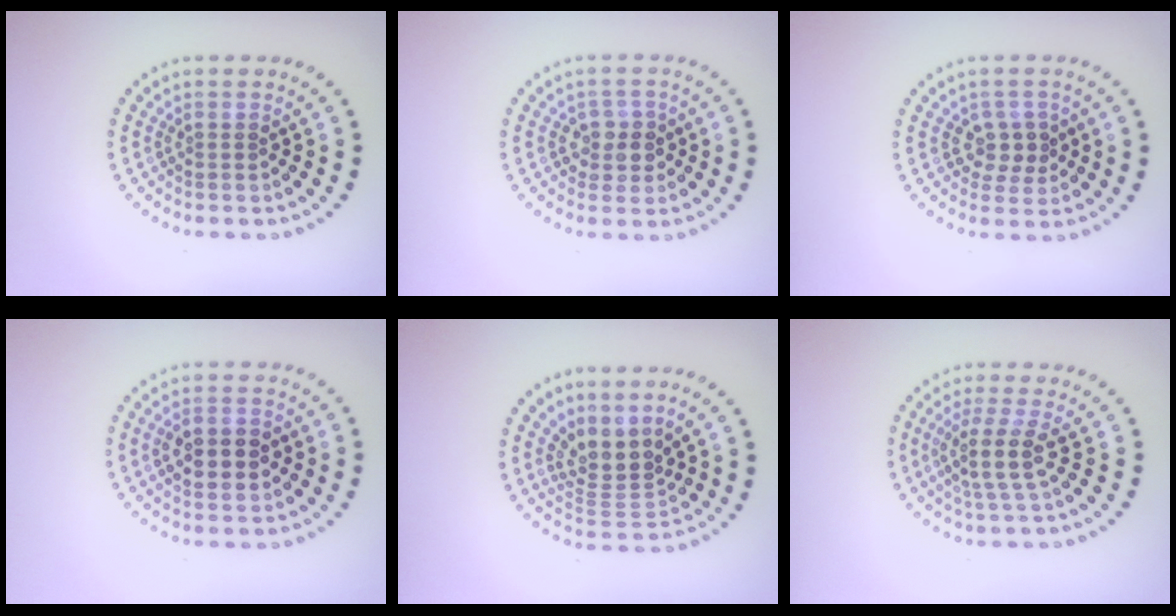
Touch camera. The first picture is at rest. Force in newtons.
{"total": 2.1, "press": 2.0, "slide": 0.8}
{"total": 2.3, "press": 2.1, "slide": 0.8}
{"total": 4.6, "press": 4.6, "slide": 0.2}
{"total": 3.5, "press": 2.6, "slide": 2.4}
{"total": 3.3, "press": 2.5, "slide": 2.1}